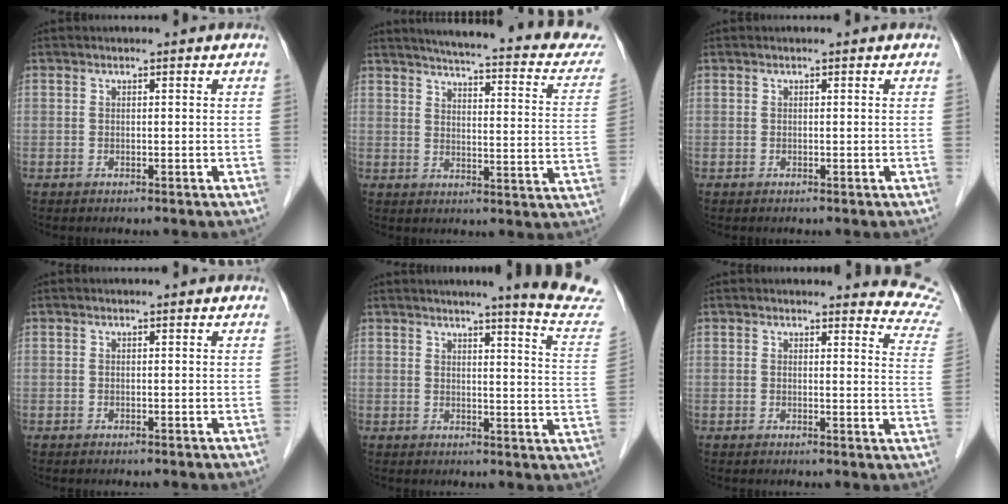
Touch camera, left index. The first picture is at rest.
{"total": 22.5, "force": [19.9, 3.0, 10.2], "torque": [-0.126, -0.038, 0.222]}
{"total": 0.0}
{"total": 0.0}
{"total": 12.6, "force": [11.7, -1.5, 4.5], "torque": [-0.048, -0.083, 0.114]}
{"total": 9.8, "force": [9.7, 0.7, 0.2], "torque": [0.033, -0.082, 0.064]}